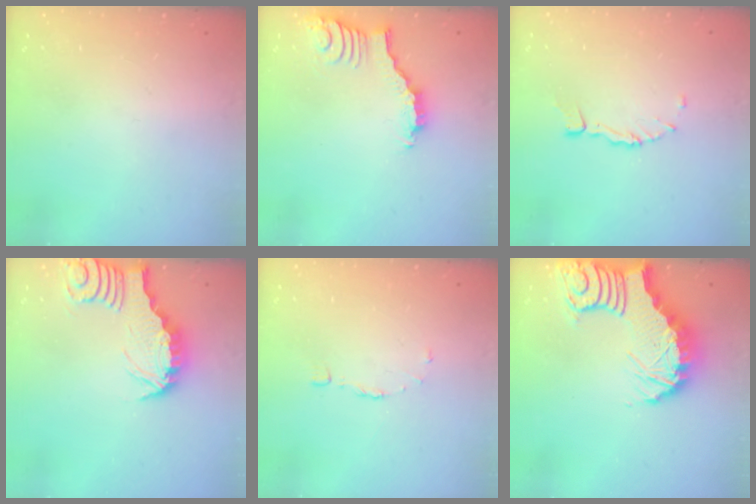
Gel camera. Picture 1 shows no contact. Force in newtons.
{"total": 3.5, "press": 3.5, "slide": 0.4}
{"total": 4.2, "press": 4.2, "slide": 0.1}
{"total": 3.1, "press": 3.1, "slide": 0.3}
{"total": 4.0, "press": 3.9, "slide": 0.4}
{"total": 7.6, "press": 7.5, "slide": 1.2}